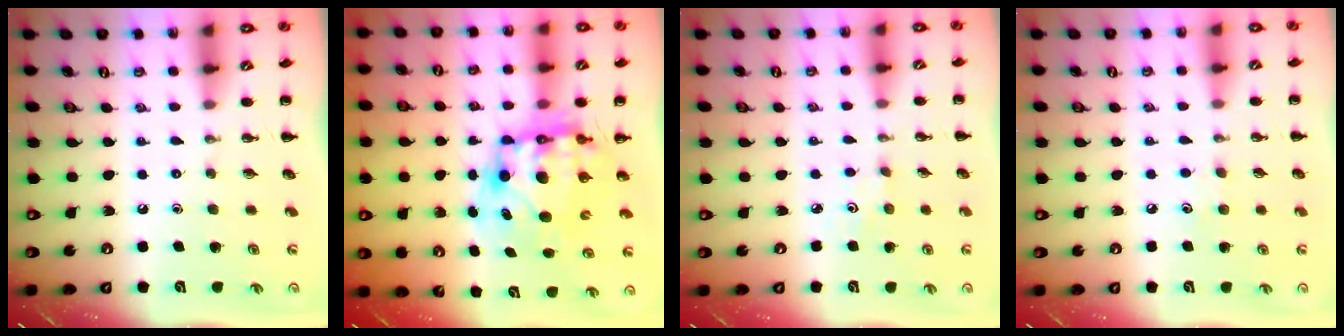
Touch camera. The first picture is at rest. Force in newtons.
{"total": 10.2, "press": 9.9, "slide": 2.5}
{"total": 1.4, "press": 1.3, "slide": 0.4}
{"total": 4.6, "press": 4.3, "slide": 1.4}